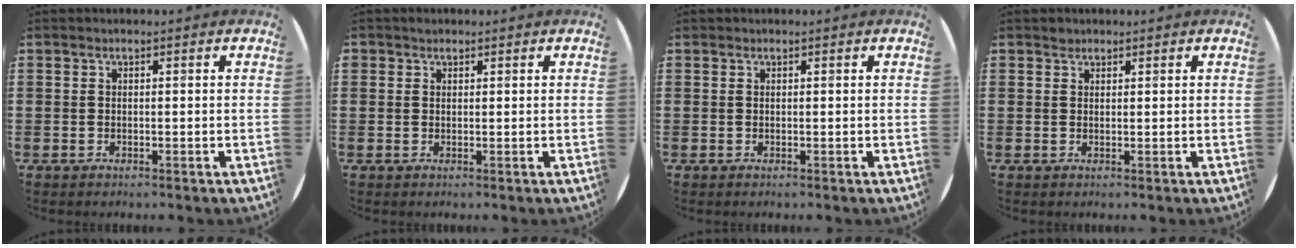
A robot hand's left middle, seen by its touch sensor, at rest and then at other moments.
{"total": 0.7, "force": [0.6, 0.4, -0.1], "torque": [0.002, 0.004, 0.011]}
{"total": 0.0}
{"total": 0.8, "force": [0.7, 0.4, 0.0], "torque": [0.000, 0.002, 0.014]}